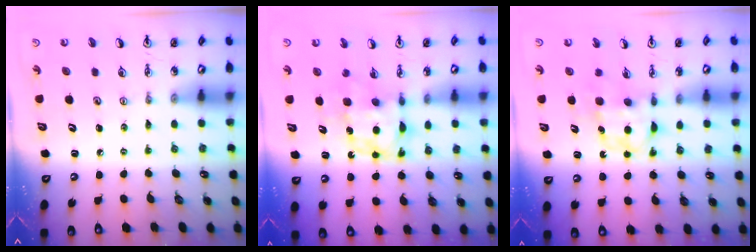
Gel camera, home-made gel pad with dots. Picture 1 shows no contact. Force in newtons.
{"total": 6.8, "press": 6.8, "slide": 0.6}
{"total": 7.2, "press": 7.2, "slide": 0.5}